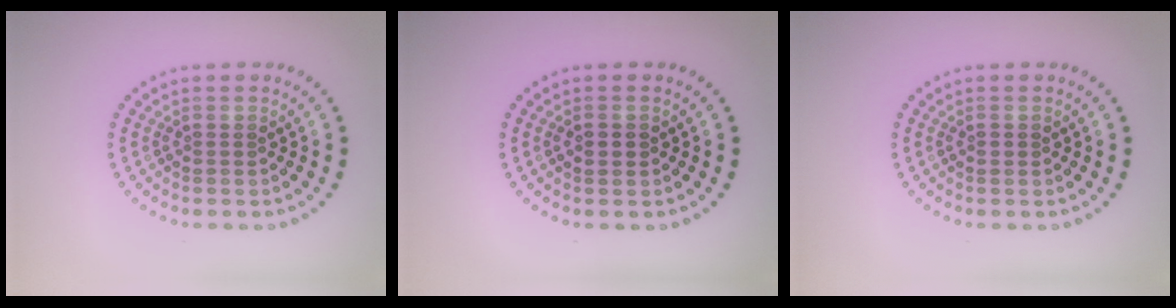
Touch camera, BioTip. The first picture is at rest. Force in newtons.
{"total": 1.6, "press": 1.6, "slide": 0.3}
{"total": 0.7, "press": 0.7, "slide": 0.2}